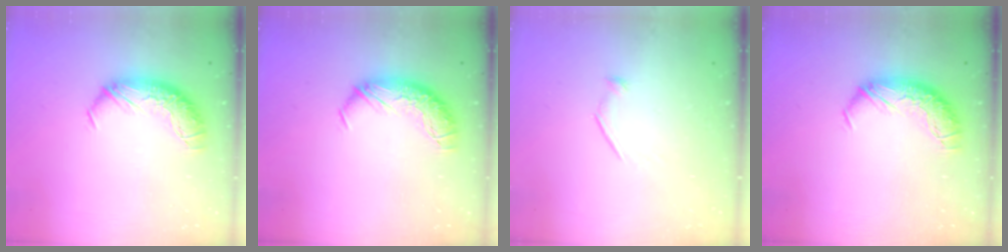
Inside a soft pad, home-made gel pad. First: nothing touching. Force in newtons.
{"total": 0.0}
{"total": 7.5, "press": 7.4, "slide": 0.7}
{"total": 0.0}